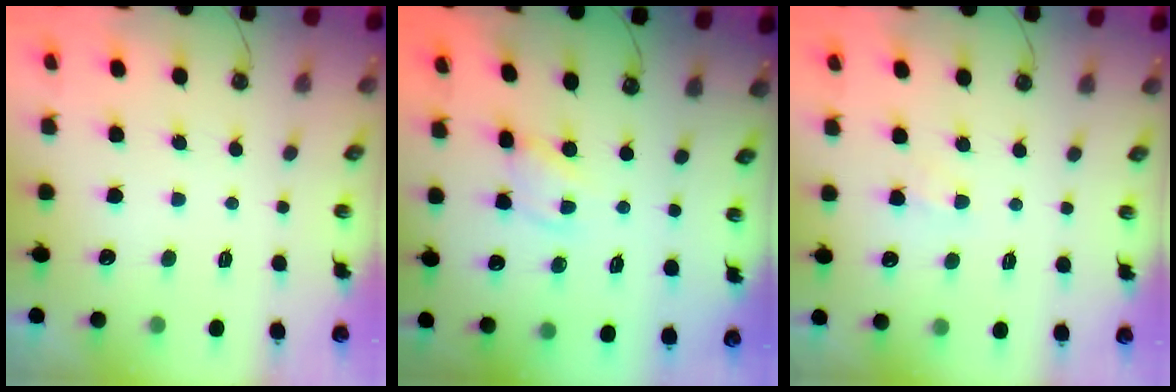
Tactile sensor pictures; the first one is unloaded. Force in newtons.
{"total": 2.7, "press": 2.7, "slide": 0.2}
{"total": 5.1, "press": 5.1, "slide": 0.5}